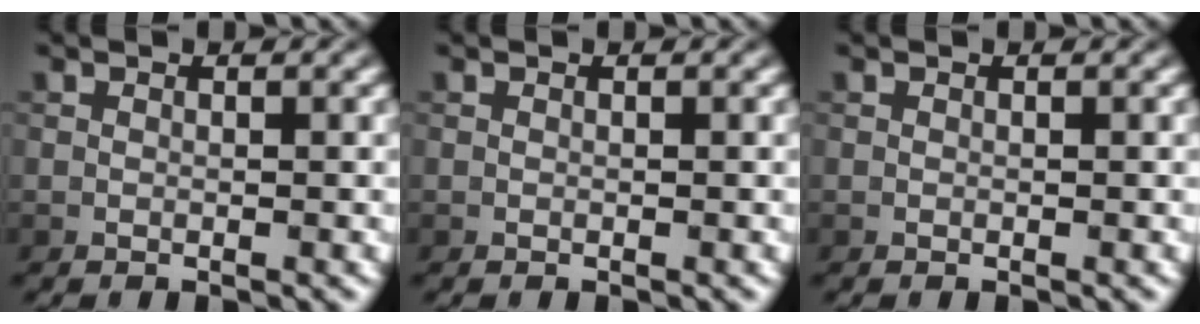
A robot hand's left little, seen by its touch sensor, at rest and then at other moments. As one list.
[{"total": 0.0}, {"total": 0.0}]